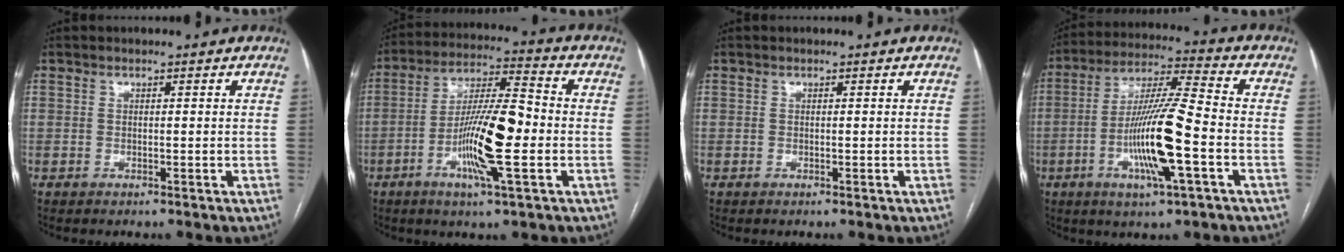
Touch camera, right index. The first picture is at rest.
{"total": 13.6, "force": [-3.2, 1.4, 13.1], "torque": [-0.243, 0.003, -0.061]}
{"total": 0.0}
{"total": 14.6, "force": [-4.0, 0.7, 14.0], "torque": [-0.270, -0.003, -0.075]}